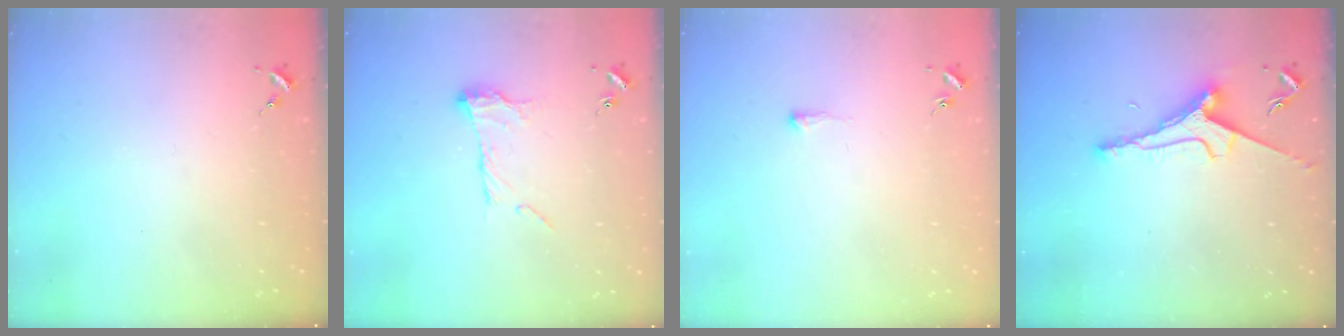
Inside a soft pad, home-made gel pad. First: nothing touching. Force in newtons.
{"total": 10.3, "press": 10.3, "slide": 0.5}
{"total": 2.9, "press": 2.8, "slide": 0.5}
{"total": 8.0, "press": 8.0, "slide": 0.9}